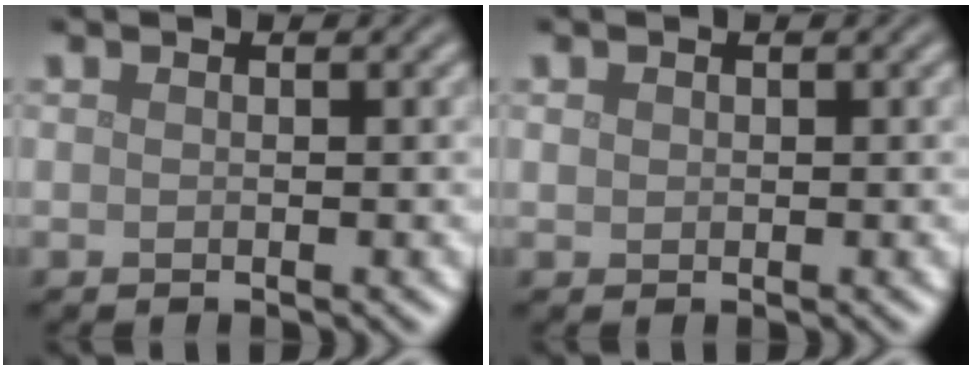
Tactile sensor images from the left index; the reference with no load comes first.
{"total": 0.6, "force": [0.2, 0.5, 0.1], "torque": [0.000, 0.000, 0.004]}